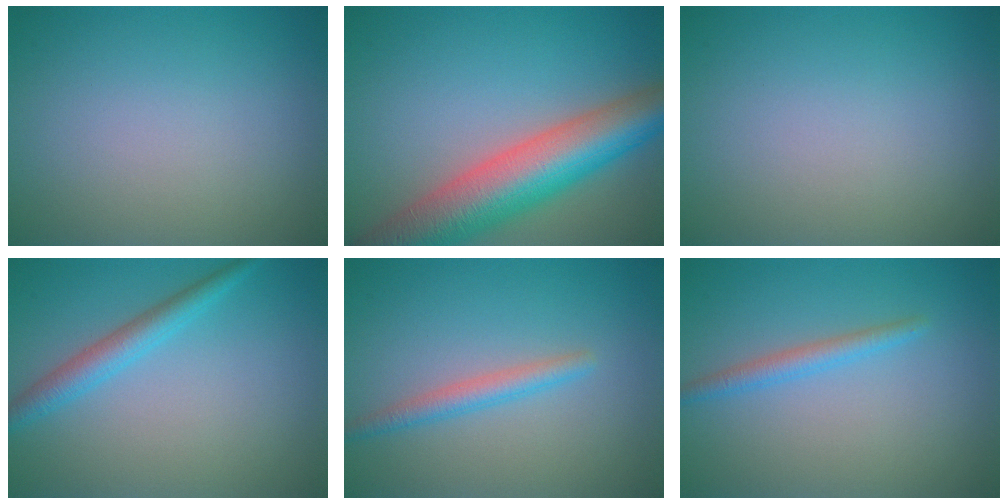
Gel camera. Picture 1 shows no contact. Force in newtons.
{"total": 10.2, "press": 10.2, "slide": 0.5}
{"total": 0.0}
{"total": 2.7, "press": 2.7, "slide": 0.1}
{"total": 2.1, "press": 2.1, "slide": 0.1}
{"total": 1.8, "press": 1.8, "slide": 0.1}